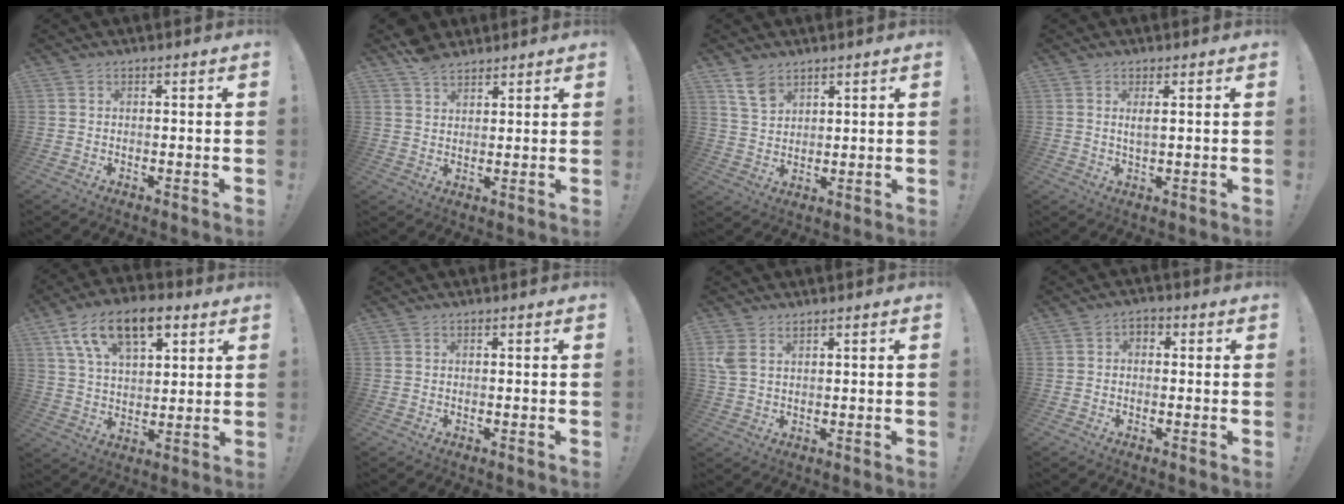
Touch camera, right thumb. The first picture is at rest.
{"total": 6.1, "force": [4.7, 3.2, 2.1], "torque": [-0.036, -0.021, 0.090]}
{"total": 6.9, "force": [4.8, 4.0, 2.9], "torque": [-0.055, -0.023, 0.094]}
{"total": 2.3, "force": [0.8, 0.3, 2.2], "torque": [-0.035, -0.007, 0.012]}
{"total": 15.6, "force": [8.3, 8.1, 10.4], "torque": [-0.177, -0.023, 0.151]}
{"total": 0.0}
{"total": 4.0, "force": [2.3, 2.2, 2.4], "torque": [-0.048, -0.006, 0.047]}
{"total": 2.2, "force": [-0.8, 1.5, 1.4], "torque": [-0.029, 0.010, -0.015]}